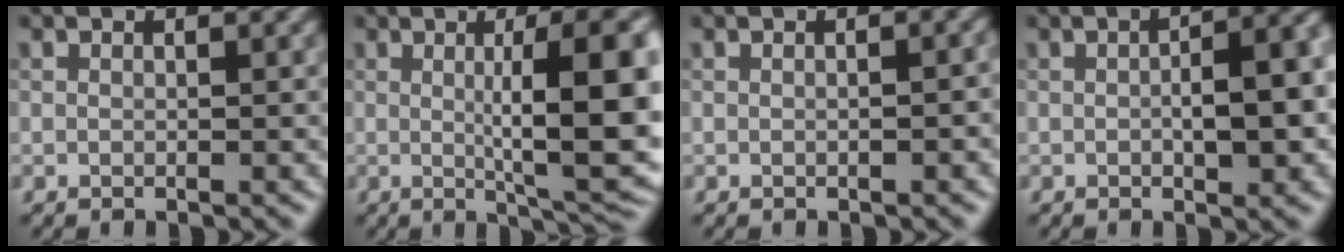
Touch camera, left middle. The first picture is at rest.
{"total": 11.1, "force": [0.5, 2.4, 10.8], "torque": [-0.137, -0.001, 0.013]}
{"total": 1.3, "force": [-0.2, 0.3, 1.3], "torque": [-0.014, 0.002, 0.000]}
{"total": 6.0, "force": [-0.4, 2.3, 5.5], "torque": [-0.073, 0.002, -0.003]}